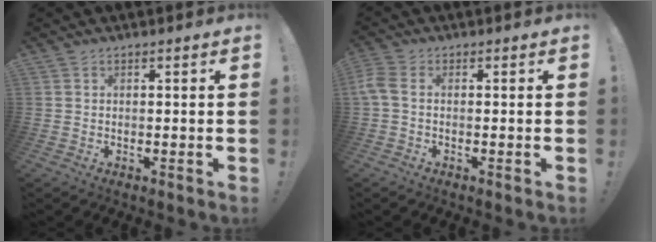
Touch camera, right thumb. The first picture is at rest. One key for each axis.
{"total": 3.3, "fx": -0.1, "fy": 1.7, "fz": 2.8, "tx": -0.064, "ty": -0.002, "tz": -0.002}